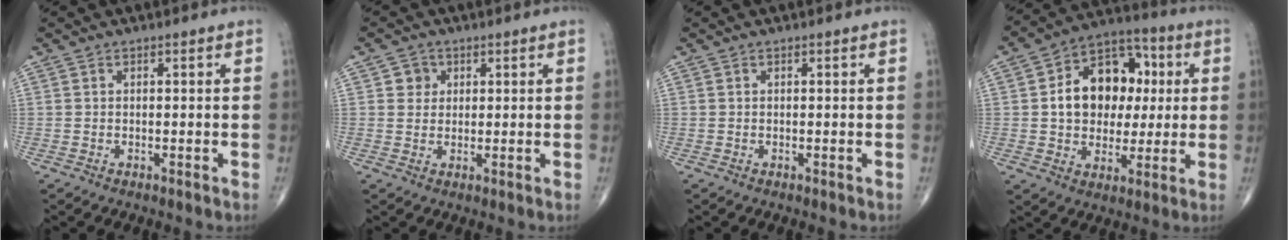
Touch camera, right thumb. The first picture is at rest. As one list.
[{"total": 2.8, "force": [0.8, 2.6, 0.5], "torque": [0.009, 0.000, 0.006]}, {"total": 0.0}, {"total": 16.1, "force": [2.0, 12.0, 10.6], "torque": [-0.116, 0.023, 0.027]}]